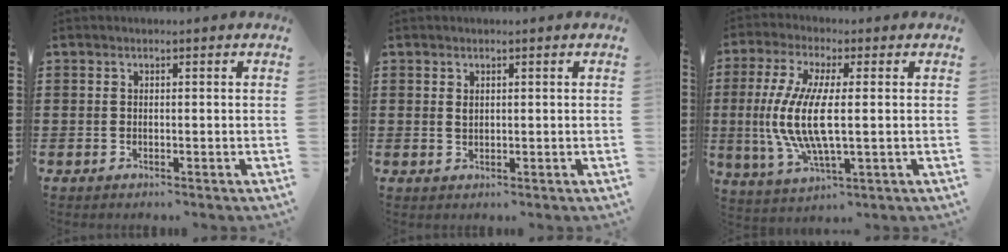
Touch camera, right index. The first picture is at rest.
{"total": 0.9, "force": [0.4, 0.5, 0.7], "torque": [-0.016, 0.000, 0.008]}
{"total": 10.2, "force": [-0.4, 2.8, 9.8], "torque": [-0.230, -0.021, -0.018]}